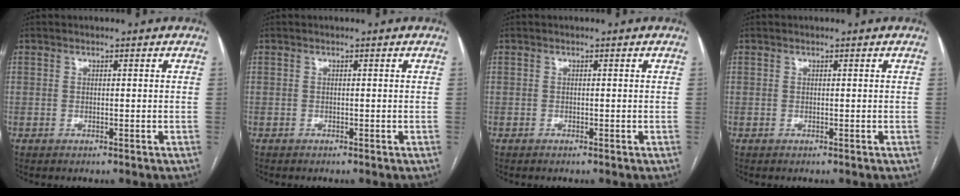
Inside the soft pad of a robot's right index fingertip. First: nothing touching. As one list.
[{"total": 0.0}, {"total": 0.0}, {"total": 0.0}]